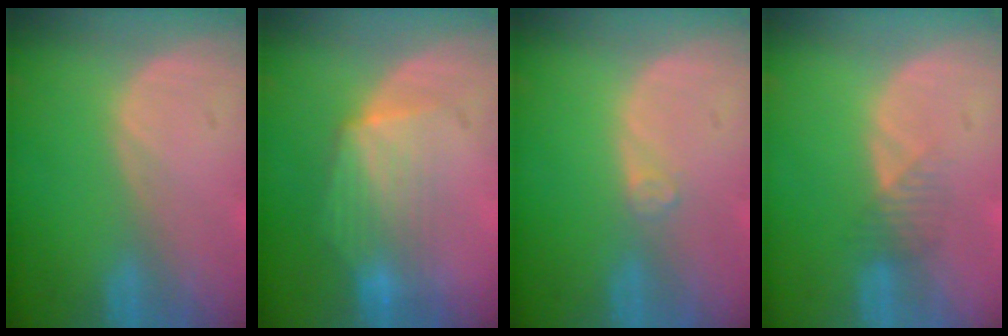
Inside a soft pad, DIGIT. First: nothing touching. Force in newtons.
{"total": 7.0, "press": 6.5, "slide": 2.5}
{"total": 1.2, "press": 1.2, "slide": 0.3}
{"total": 2.3, "press": 2.1, "slide": 1.0}